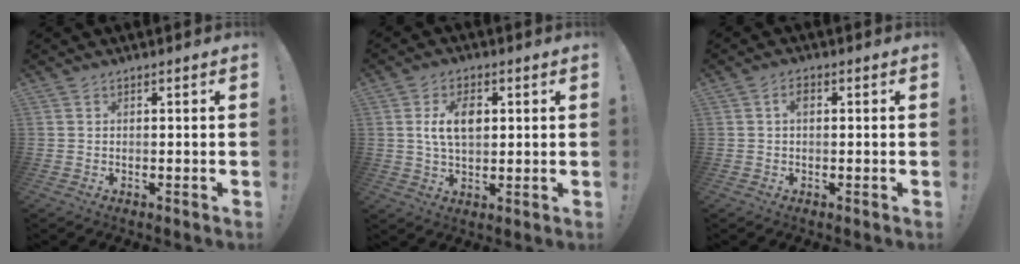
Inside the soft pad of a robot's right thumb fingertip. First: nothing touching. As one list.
[{"total": 9.0, "force": [1.8, 5.8, 6.6], "torque": [-0.107, 0.004, 0.030]}, {"total": 2.3, "force": [0.3, 1.3, 1.9], "torque": [-0.032, 0.007, 0.001]}]